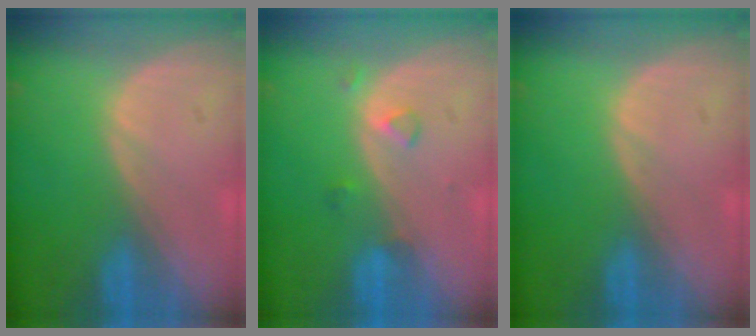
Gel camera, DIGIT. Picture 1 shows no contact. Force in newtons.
{"total": 2.1, "press": 2.1, "slide": 0.1}
{"total": 0.0}